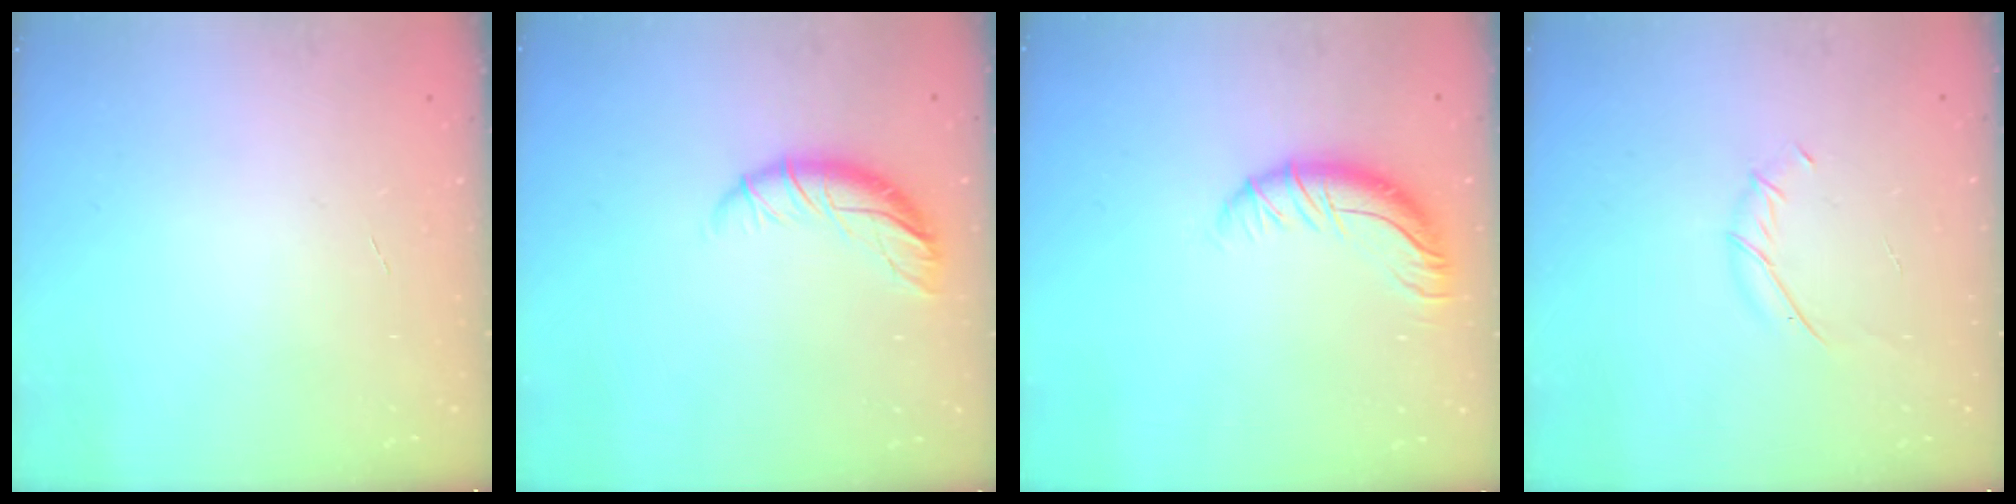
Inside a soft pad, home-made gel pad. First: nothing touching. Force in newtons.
{"total": 9.1, "press": 9.1, "slide": 0.9}
{"total": 10.3, "press": 10.3, "slide": 0.4}
{"total": 5.9, "press": 5.7, "slide": 1.4}